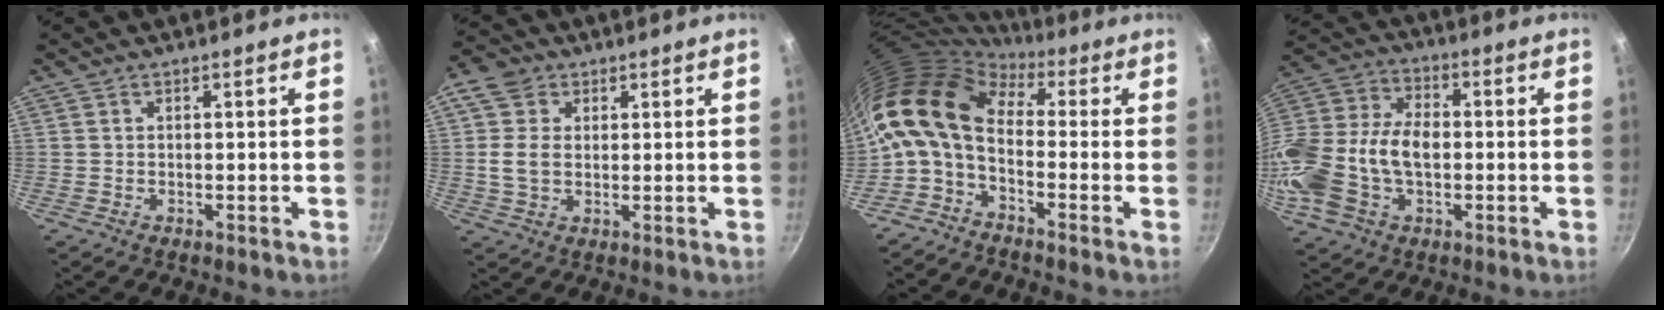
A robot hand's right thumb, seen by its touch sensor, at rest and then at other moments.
{"total": 7.4, "force": [1.5, 5.7, 4.5], "torque": [-0.062, 0.001, 0.020]}
{"total": 12.8, "force": [0.3, 7.7, 10.3], "torque": [-0.198, 0.022, -0.014]}
{"total": 21.9, "force": [-2.8, 14.6, 16.0], "torque": [-0.338, 0.038, -0.055]}